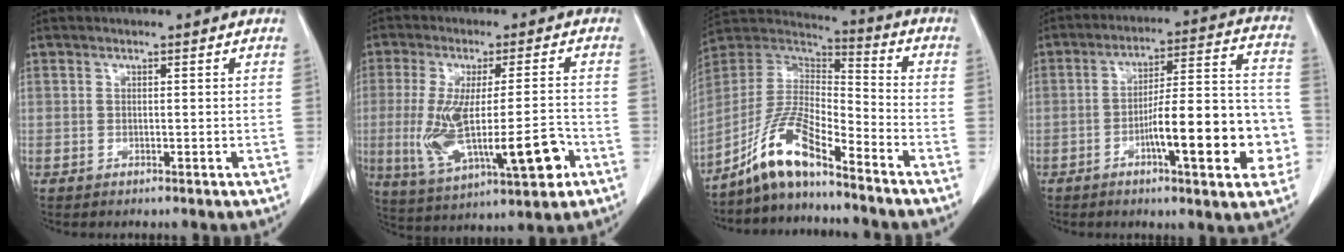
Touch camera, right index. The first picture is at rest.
{"total": 15.3, "force": [-3.7, 3.4, 14.5], "torque": [-0.267, -0.010, -0.045]}
{"total": 11.3, "force": [-8.4, 1.6, 7.3], "torque": [-0.162, 0.014, -0.160]}
{"total": 16.4, "force": [-5.0, 3.1, 15.3], "torque": [-0.214, 0.025, -0.069]}